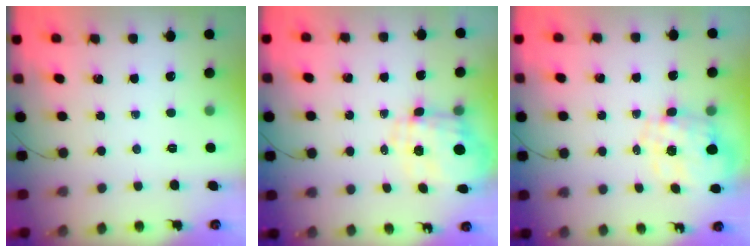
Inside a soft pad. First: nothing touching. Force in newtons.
{"total": 3.6, "press": 3.2, "slide": 1.6}
{"total": 2.9, "press": 2.7, "slide": 1.0}